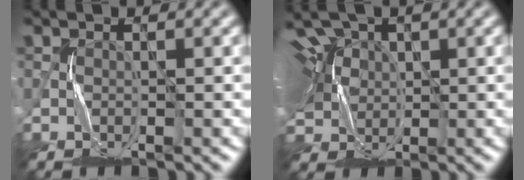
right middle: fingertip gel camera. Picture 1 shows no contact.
{"total": 13.1, "force": [4.4, 8.8, 8.7], "torque": [-0.162, 0.043, 0.026]}